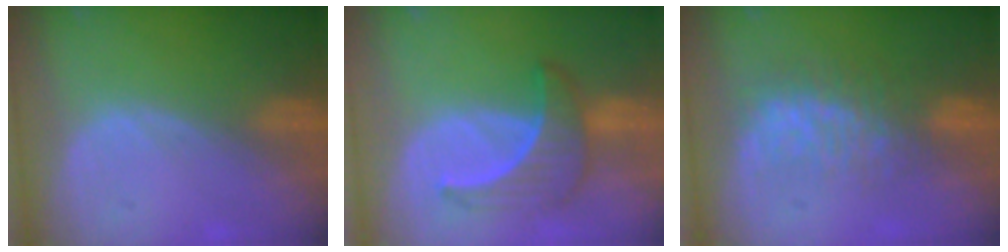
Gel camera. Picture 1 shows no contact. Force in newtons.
{"total": 6.6, "press": 6.3, "slide": 2.0}
{"total": 7.7, "press": 7.1, "slide": 3.1}